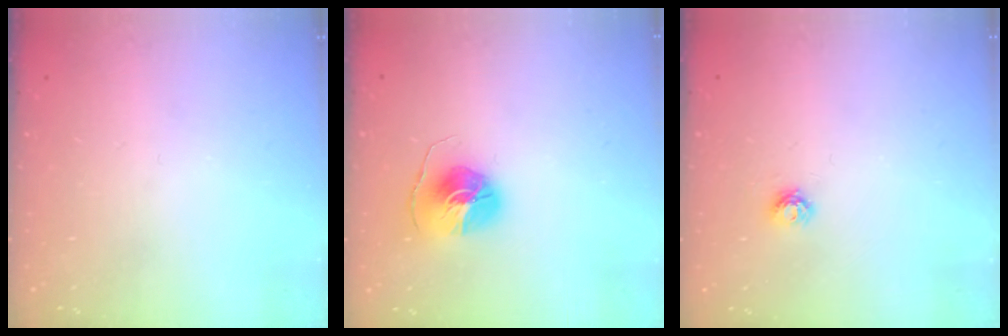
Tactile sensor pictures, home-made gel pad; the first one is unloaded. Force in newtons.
{"total": 9.2, "press": 9.2, "slide": 0.4}
{"total": 4.0, "press": 4.0, "slide": 0.5}